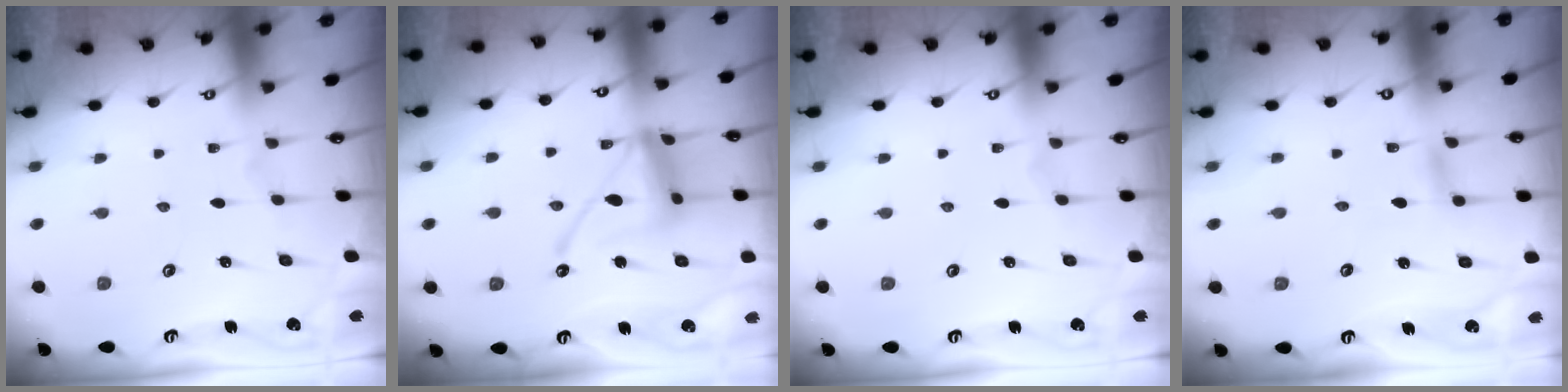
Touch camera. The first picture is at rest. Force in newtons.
{"total": 14.3, "press": 14.2, "slide": 1.3}
{"total": 0.0}
{"total": 4.4, "press": 4.4, "slide": 0.4}